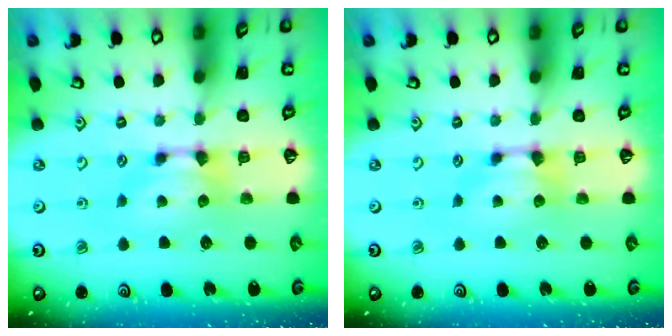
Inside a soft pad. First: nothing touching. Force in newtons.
{"total": 0.0}